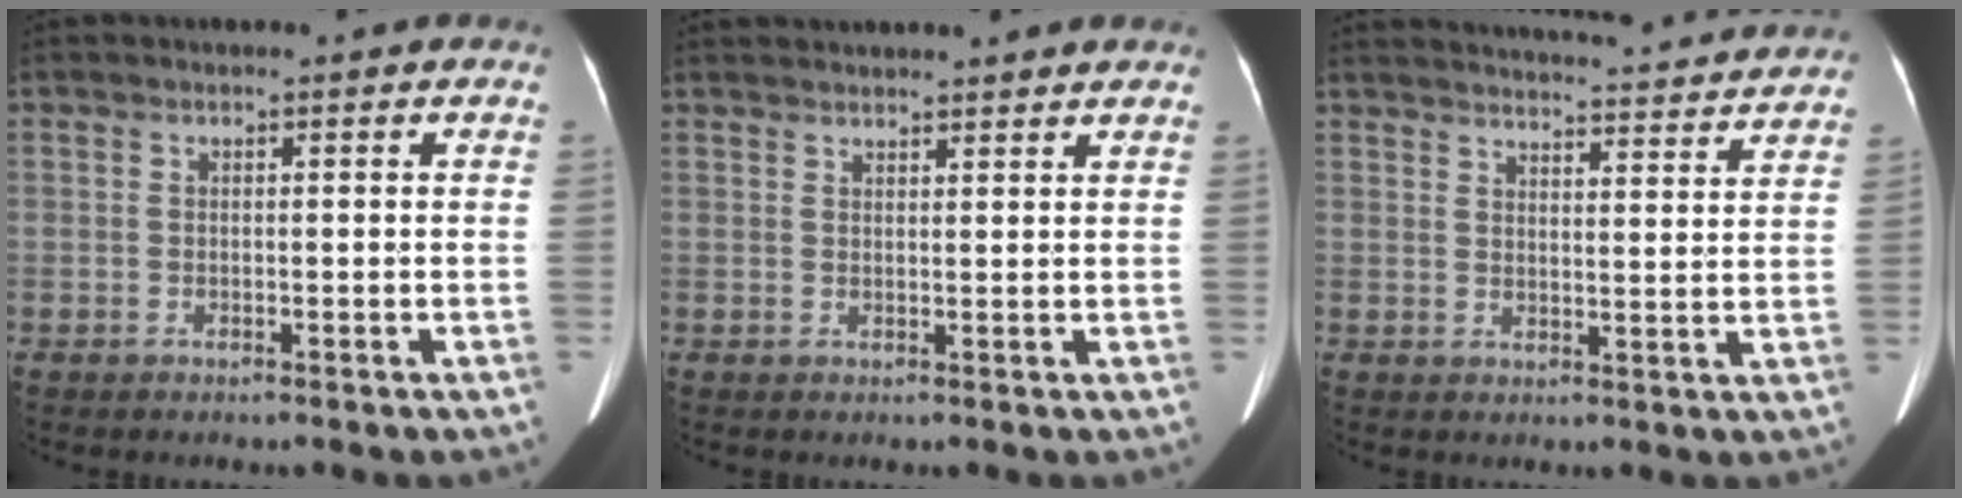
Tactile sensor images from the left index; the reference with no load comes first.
{"total": 9.8, "force": [9.2, 1.3, 3.2], "torque": [-0.033, 0.023, 0.110]}
{"total": 24.6, "force": [23.6, 2.3, 6.8], "torque": [-0.097, -0.036, 0.287]}